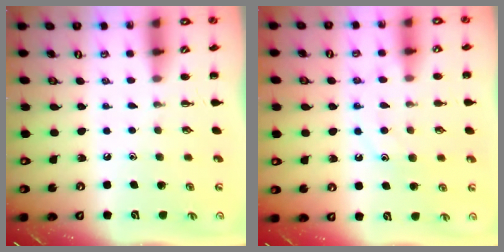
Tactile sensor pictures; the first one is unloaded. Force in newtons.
{"total": 10.7, "press": 10.6, "slide": 0.9}